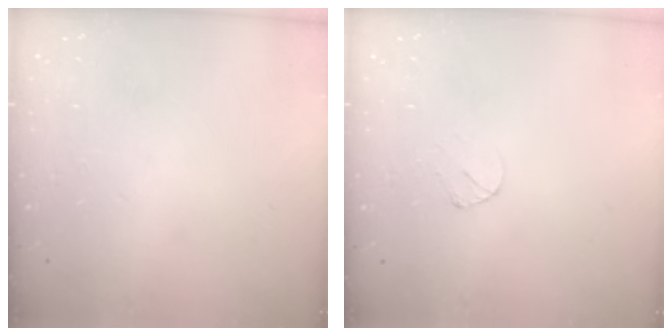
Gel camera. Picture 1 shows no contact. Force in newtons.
{"total": 3.0, "press": 3.0, "slide": 0.3}